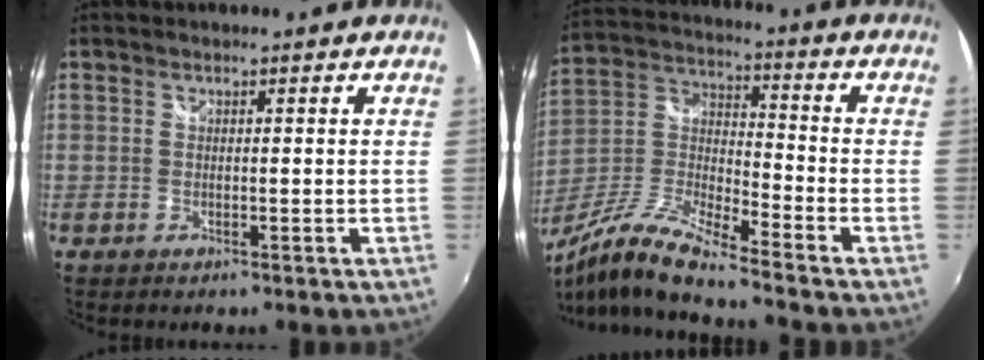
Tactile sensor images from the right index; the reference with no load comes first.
{"total": 13.7, "force": [-10.6, 0.8, 8.6], "torque": [-0.184, -0.015, -0.215]}